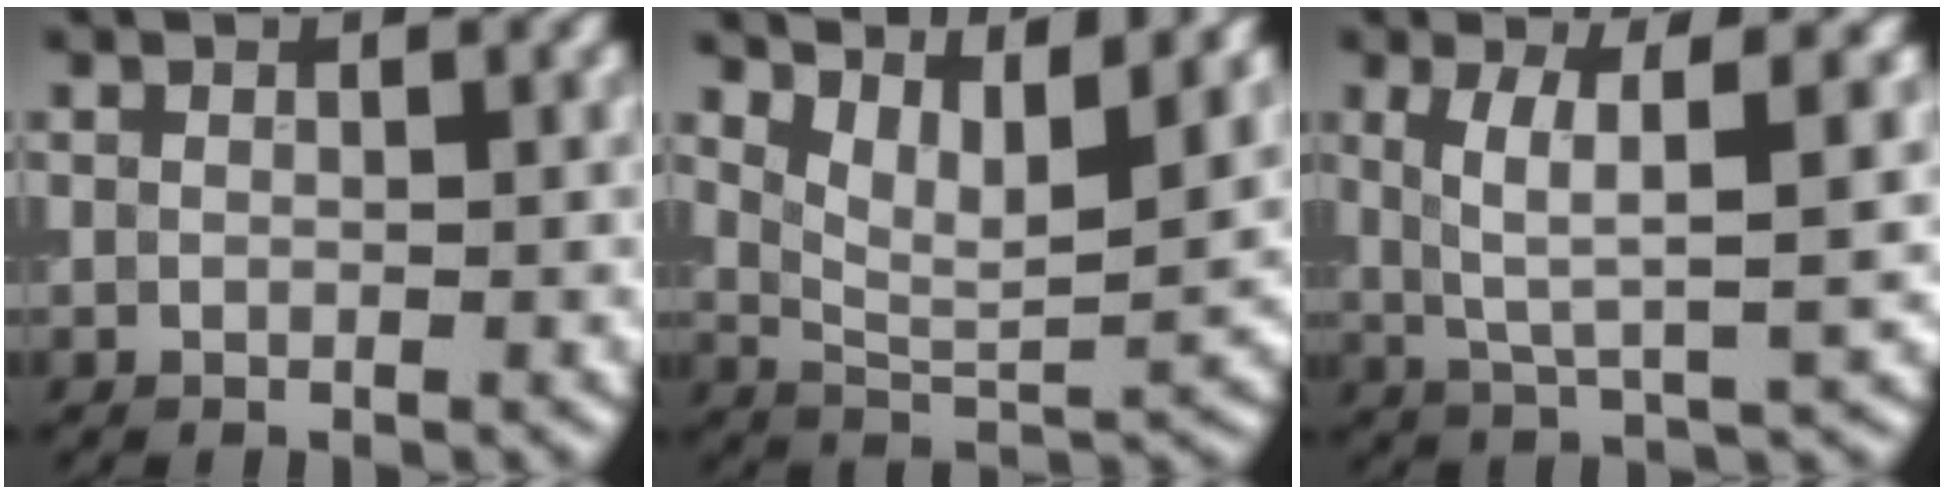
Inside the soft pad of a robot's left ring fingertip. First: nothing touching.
{"total": 6.4, "force": [3.7, 2.1, 4.8], "torque": [-0.090, -0.007, 0.073]}
{"total": 5.2, "force": [1.3, 1.1, 4.9], "torque": [-0.095, -0.003, 0.027]}